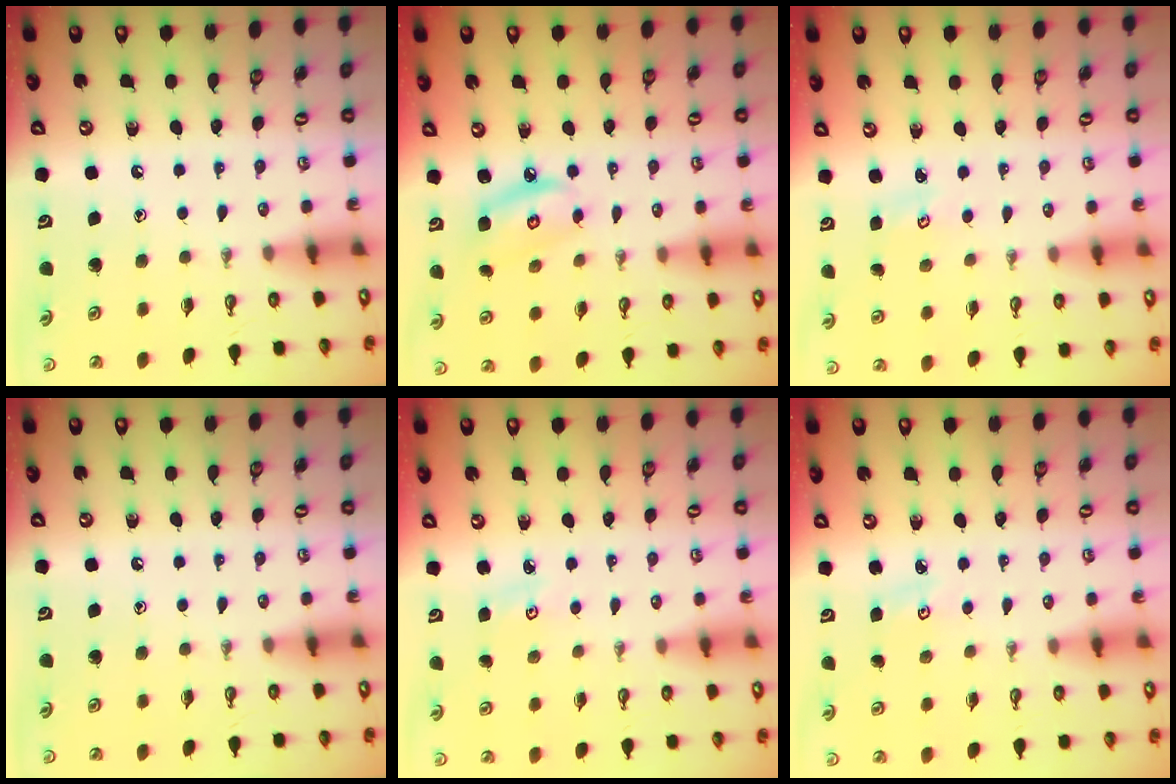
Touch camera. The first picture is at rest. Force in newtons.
{"total": 6.7, "press": 6.6, "slide": 0.4}
{"total": 2.0, "press": 2.0, "slide": 0.3}
{"total": 0.0}
{"total": 2.8, "press": 2.7, "slide": 0.4}
{"total": 2.8, "press": 2.7, "slide": 0.4}